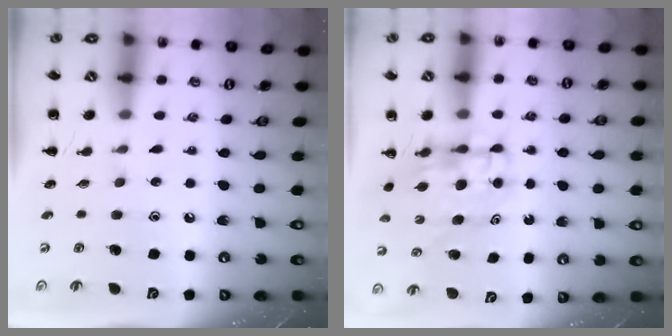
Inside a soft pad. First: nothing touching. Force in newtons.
{"total": 6.4, "press": 6.2, "slide": 1.3}